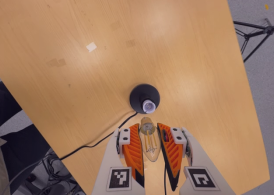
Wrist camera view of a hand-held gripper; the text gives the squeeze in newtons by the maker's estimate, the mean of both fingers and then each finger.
{"total": 21.1, "left": 22.7, "right": 19.4}